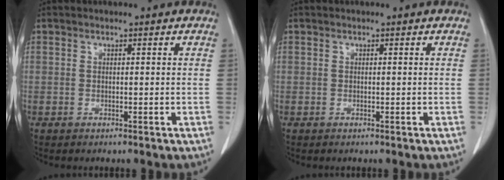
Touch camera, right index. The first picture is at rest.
{"total": 0.0}